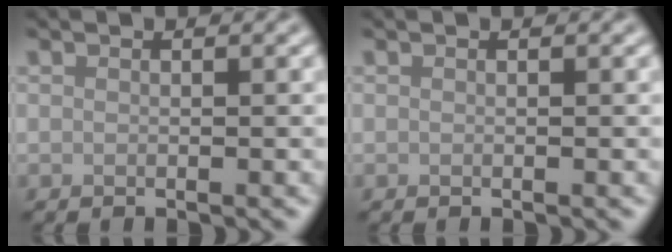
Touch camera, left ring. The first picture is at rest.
{"total": 0.0}